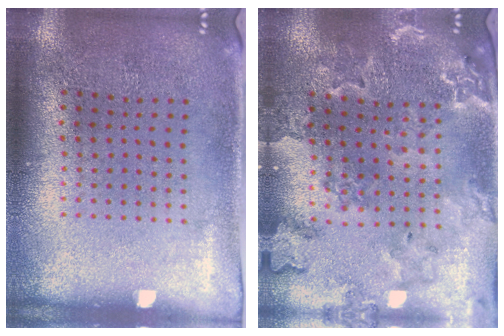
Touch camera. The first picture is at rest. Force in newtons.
{"total": 1.9, "press": 1.9, "slide": 0.3}